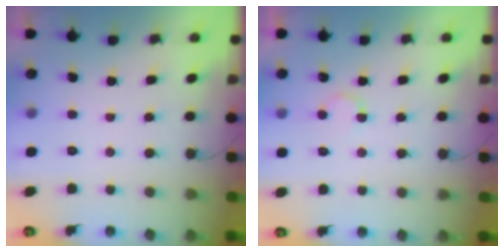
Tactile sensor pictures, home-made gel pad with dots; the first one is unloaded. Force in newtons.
{"total": 4.3, "press": 4.2, "slide": 0.4}